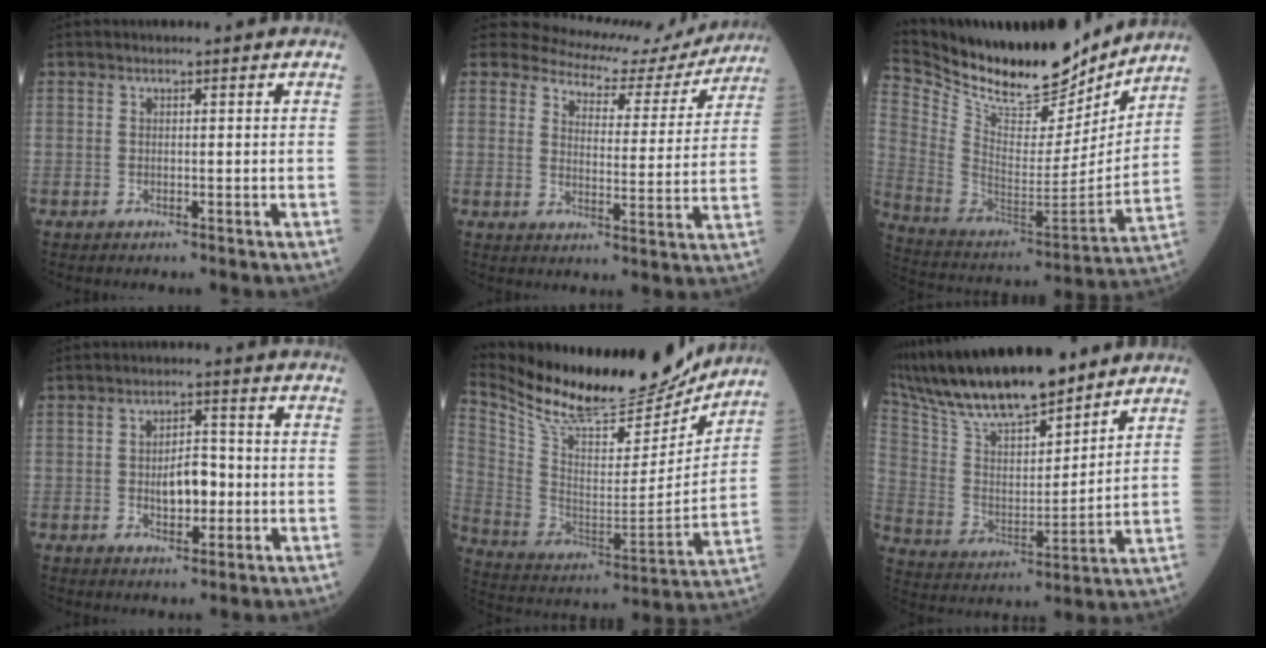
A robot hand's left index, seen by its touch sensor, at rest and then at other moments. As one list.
[{"total": 13.6, "force": [12.4, 5.0, 2.7], "torque": [-0.023, -0.010, 0.139]}, {"total": 23.1, "force": [20.2, 6.5, 9.0], "torque": [-0.183, -0.036, 0.333]}, {"total": 5.3, "force": [-1.1, 2.5, 4.6], "torque": [-0.073, 0.004, -0.017]}, {"total": 23.2, "force": [21.1, 5.0, 8.1], "torque": [-0.165, -0.038, 0.337]}, {"total": 19.5, "force": [16.6, 3.4, 9.6], "torque": [-0.180, 0.013, 0.303]}]